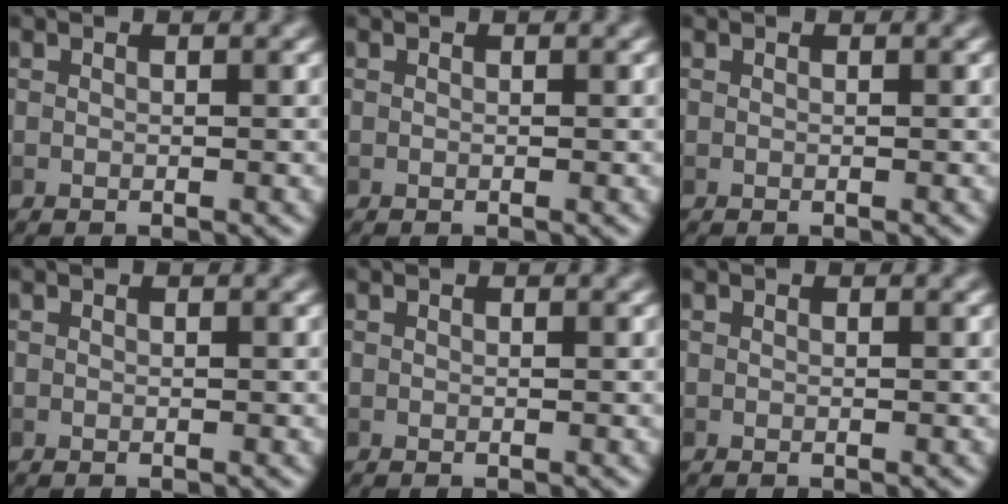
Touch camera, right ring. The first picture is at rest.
{"total": 0.0}
{"total": 0.0}
{"total": 0.0}
{"total": 0.0}
{"total": 0.0}